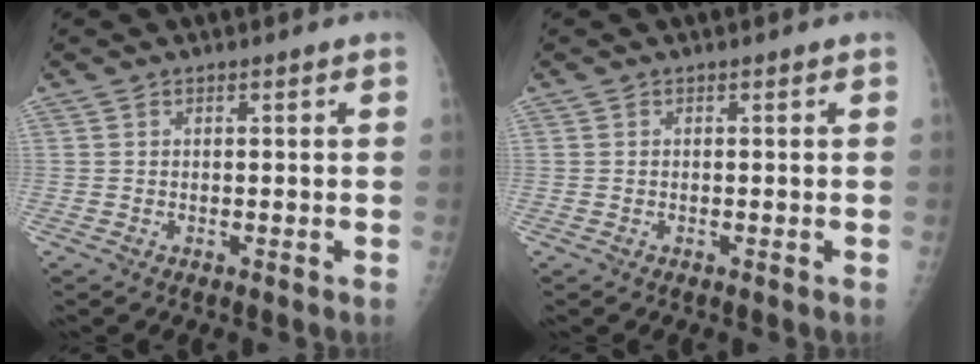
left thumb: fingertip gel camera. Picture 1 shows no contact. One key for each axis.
{"total": 0.0}